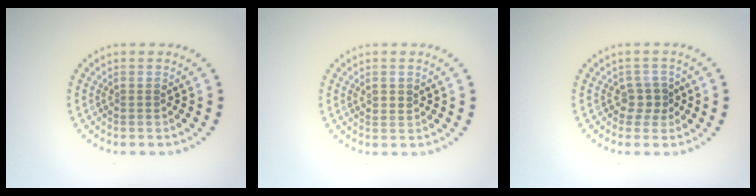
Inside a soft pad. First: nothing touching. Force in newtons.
{"total": 1.1, "press": 1.0, "slide": 0.4}
{"total": 1.7, "press": 1.4, "slide": 1.0}